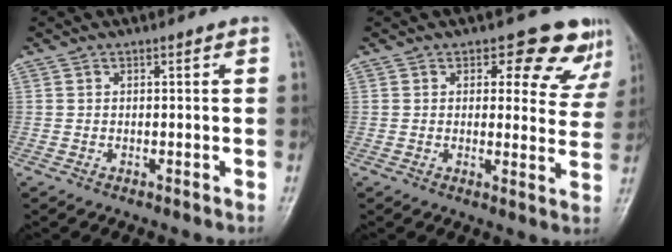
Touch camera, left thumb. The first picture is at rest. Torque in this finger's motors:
{"motor_torque": [0.27, 0.28, 0.05, 0.01, 0.07]}